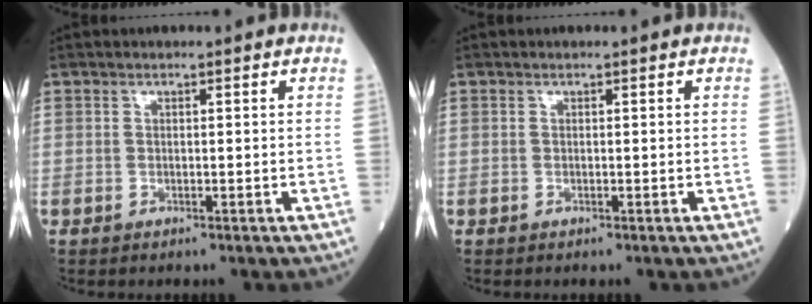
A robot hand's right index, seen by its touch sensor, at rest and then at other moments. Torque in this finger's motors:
{"motor_torque": [0.00, 0.00, 0.00, 0.00]}